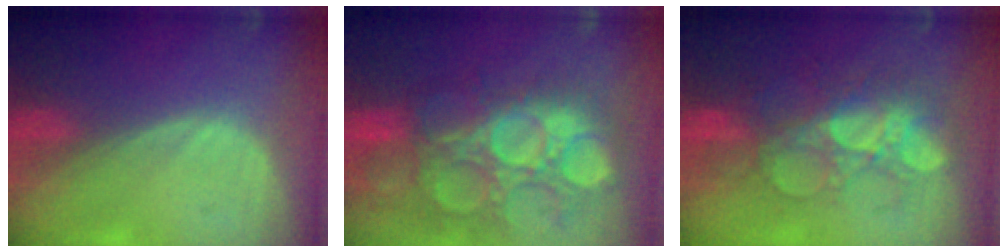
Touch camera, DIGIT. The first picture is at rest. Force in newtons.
{"total": 13.3, "press": 12.2, "slide": 5.4}
{"total": 8.7, "press": 8.6, "slide": 1.5}